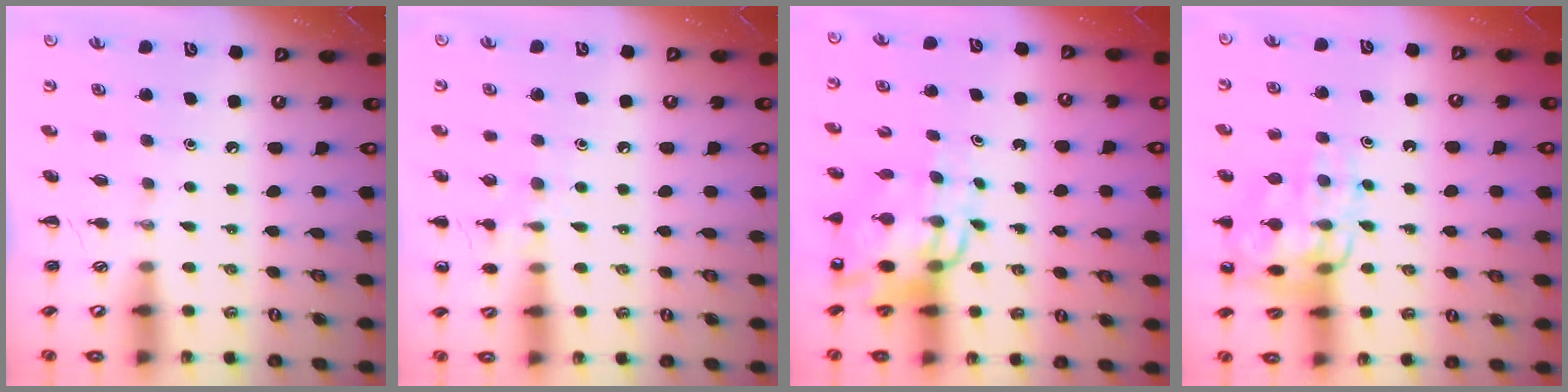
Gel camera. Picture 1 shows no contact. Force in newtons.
{"total": 7.5, "press": 7.2, "slide": 2.2}
{"total": 11.7, "press": 11.2, "slide": 3.6}
{"total": 13.5, "press": 13.5, "slide": 1.2}